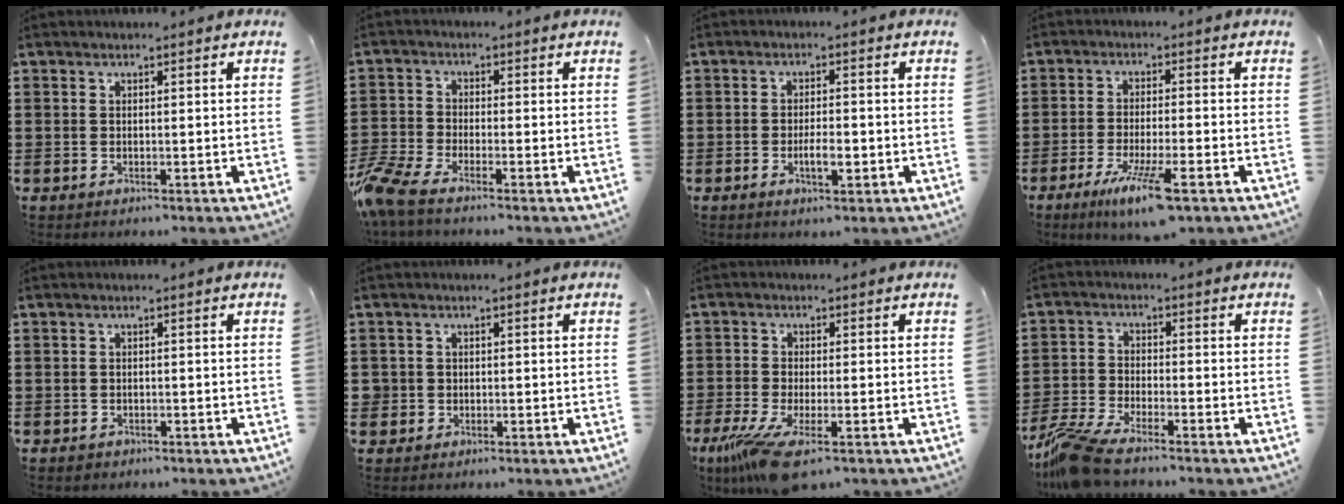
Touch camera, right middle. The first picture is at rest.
{"total": 5.1, "force": [-4.2, 1.1, 2.6], "torque": [-0.092, -0.017, -0.094]}
{"total": 3.4, "force": [-1.0, 1.2, 3.0], "torque": [-0.045, 0.000, -0.020]}
{"total": 7.9, "force": [-4.5, 1.0, 6.4], "torque": [-0.116, -0.010, -0.075]}
{"total": 0.8, "force": [-0.6, 0.6, 0.0], "torque": [-0.002, 0.004, -0.014]}
{"total": 1.7, "force": [-0.3, 1.7, 0.2], "torque": [-0.010, 0.006, -0.009]}
{"total": 7.0, "force": [-4.0, 1.7, 5.4], "torque": [-0.122, -0.020, -0.074]}
{"total": 7.6, "force": [-6.5, 1.3, 3.7], "torque": [-0.100, -0.007, -0.131]}